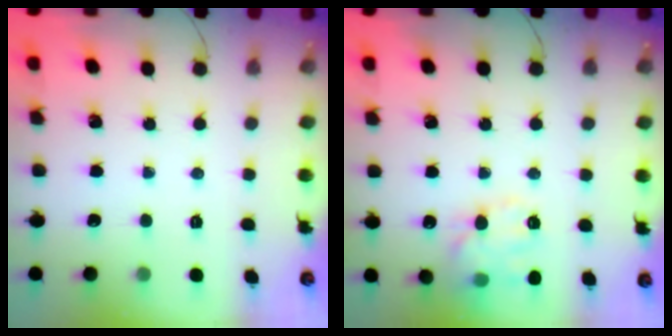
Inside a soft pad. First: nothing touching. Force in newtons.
{"total": 13.1, "press": 13.0, "slide": 2.0}